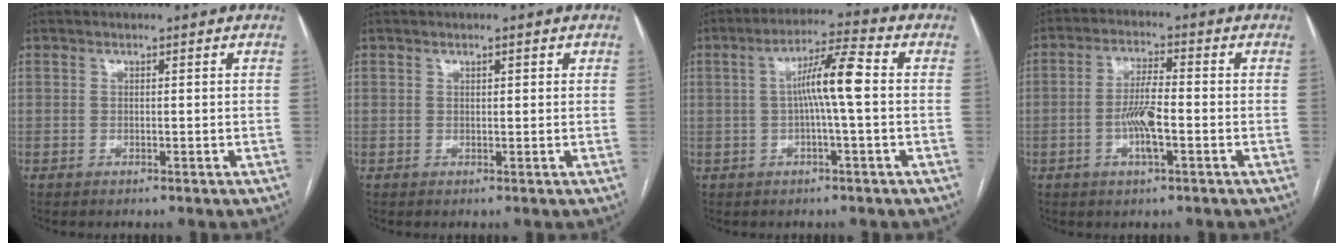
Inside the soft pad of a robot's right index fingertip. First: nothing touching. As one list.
[{"total": 0.9, "force": [0.5, 0.3, 0.6], "torque": [-0.009, 0.001, 0.008]}, {"total": 7.6, "force": [0.2, 0.1, 7.6], "torque": [-0.132, 0.019, 0.000]}, {"total": 6.2, "force": [-1.6, 1.0, 5.9], "torque": [-0.120, 0.002, -0.030]}]